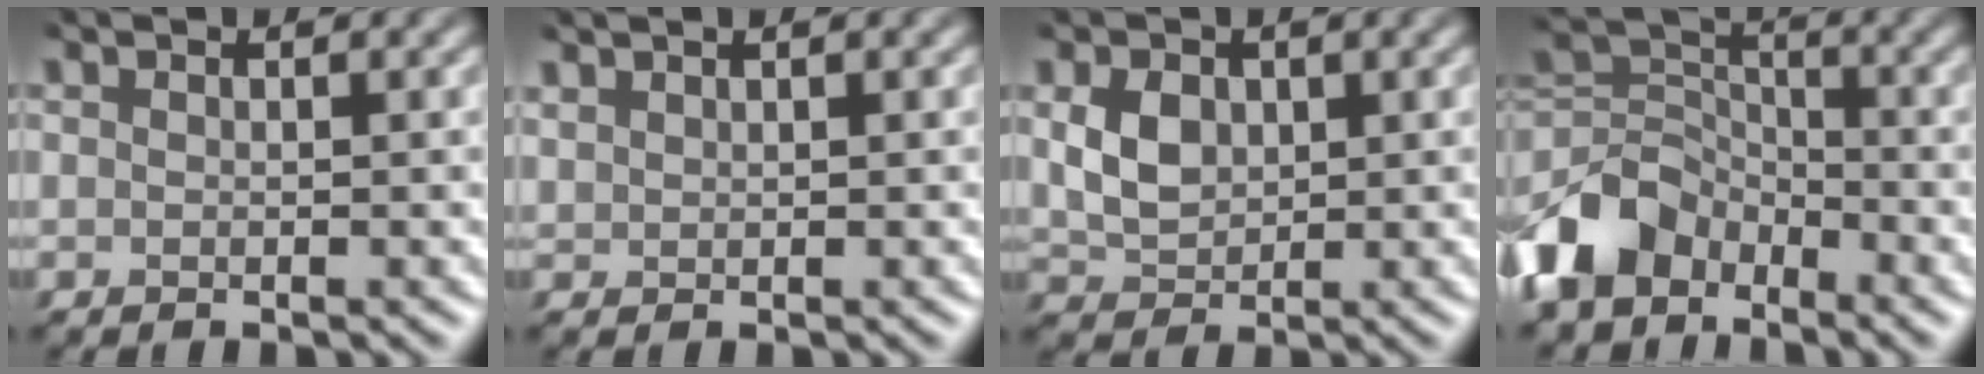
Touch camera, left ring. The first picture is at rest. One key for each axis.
{"total": 0.6, "fx": 0.6, "fy": 0.1, "fz": 0.1, "tx": -0.006, "ty": 0.005, "tz": 0.018}
{"total": 2.3, "fx": -0.2, "fy": 1.9, "fz": 1.4, "tx": -0.042, "ty": -0.005, "tz": 0.010}
{"total": 6.2, "fx": -4.9, "fy": 3.4, "fz": 1.4, "tx": -0.039, "ty": 0.000, "tz": -0.102}